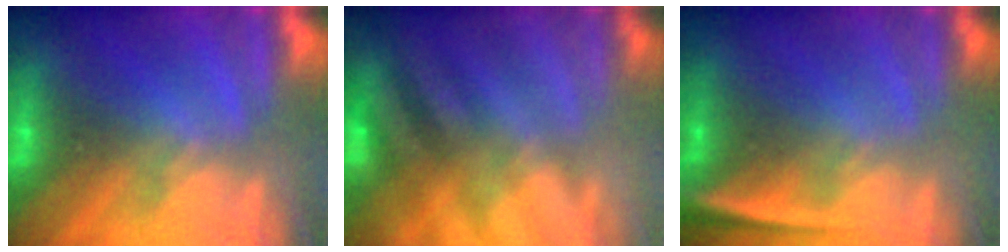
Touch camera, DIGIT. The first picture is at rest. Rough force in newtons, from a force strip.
{"total": 2.9}
{"total": 2.4}